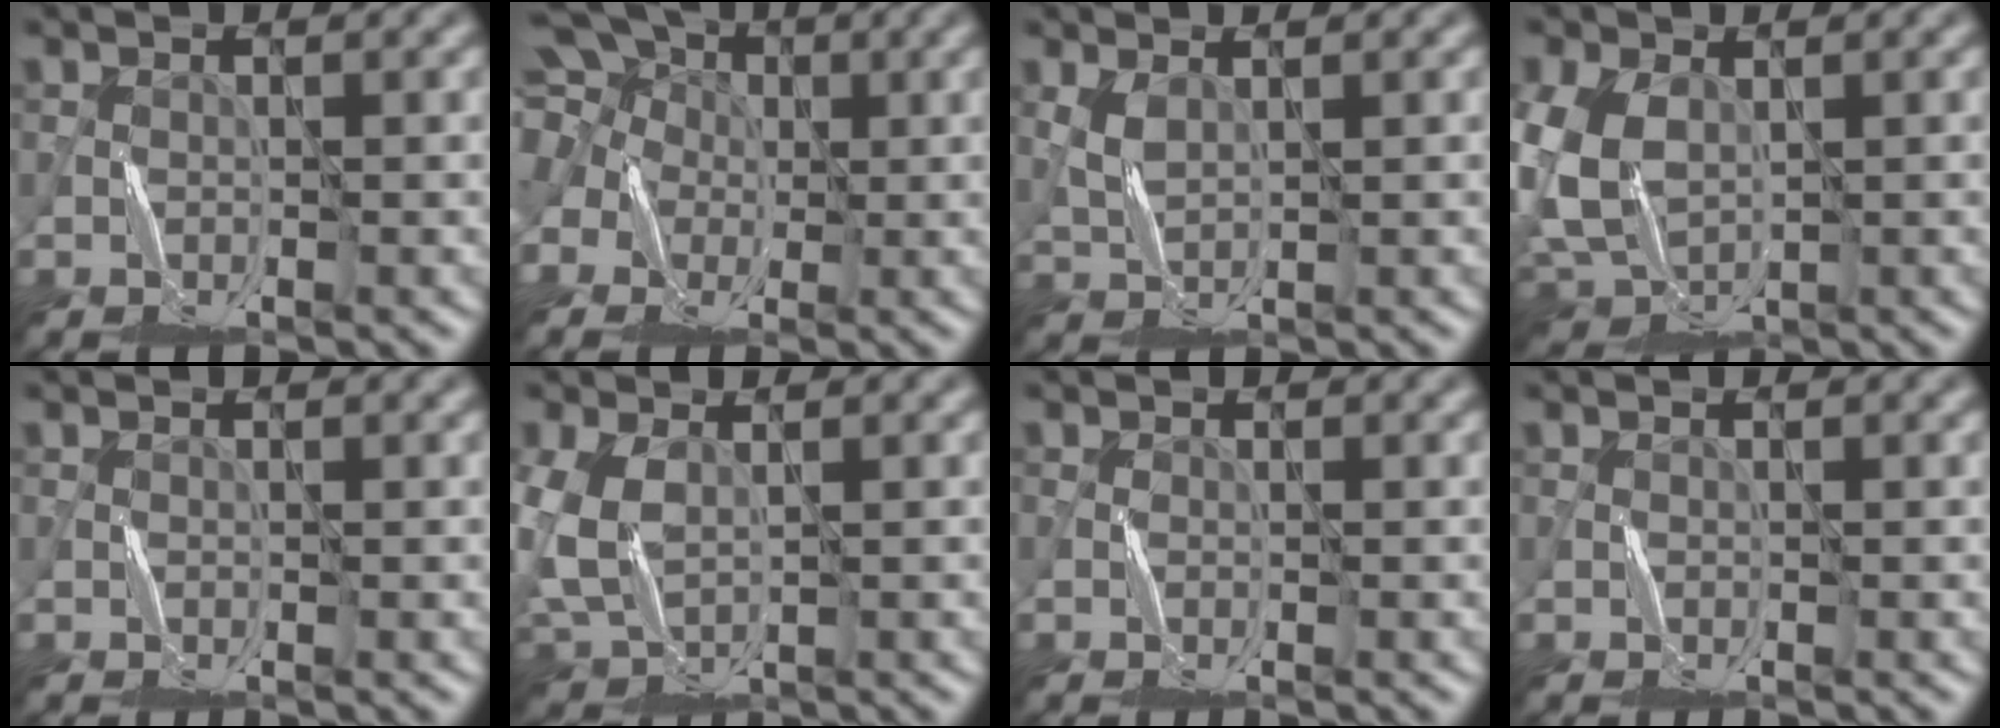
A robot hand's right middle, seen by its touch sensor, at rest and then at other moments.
{"total": 12.8, "force": [4.1, 10.6, 5.9], "torque": [-0.169, 0.052, 0.045]}
{"total": 1.3, "force": [0.8, 0.5, 1.0], "torque": [-0.031, -0.001, 0.022]}
{"total": 6.6, "force": [0.4, 4.6, 4.7], "torque": [-0.122, -0.003, 0.005]}
{"total": 0.0}
{"total": 4.9, "force": [0.4, 3.1, 3.7], "torque": [-0.106, 0.000, 0.009]}
{"total": 0.0}
{"total": 0.0}